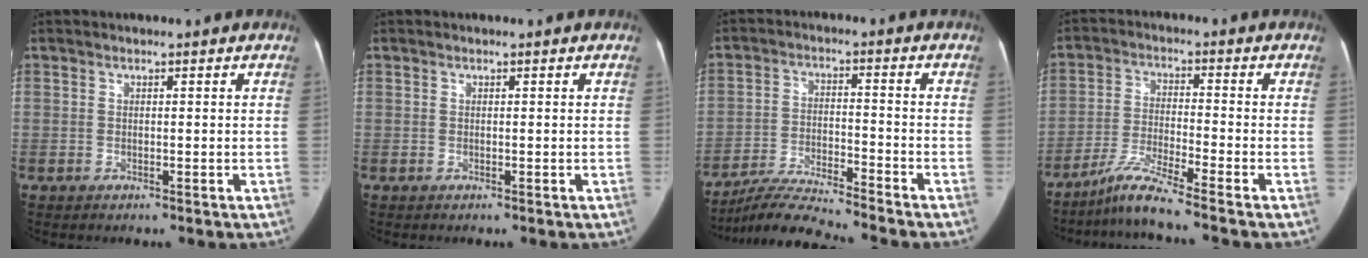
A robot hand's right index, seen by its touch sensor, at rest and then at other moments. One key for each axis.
{"total": 0.0}
{"total": 9.3, "fx": -8.9, "fy": -1.2, "fz": 2.2, "tx": -0.043, "ty": -0.005, "tz": -0.165}
{"total": 6.6, "fx": -5.8, "fy": -1.4, "fz": 2.9, "tx": -0.063, "ty": -0.025, "tz": -0.113}